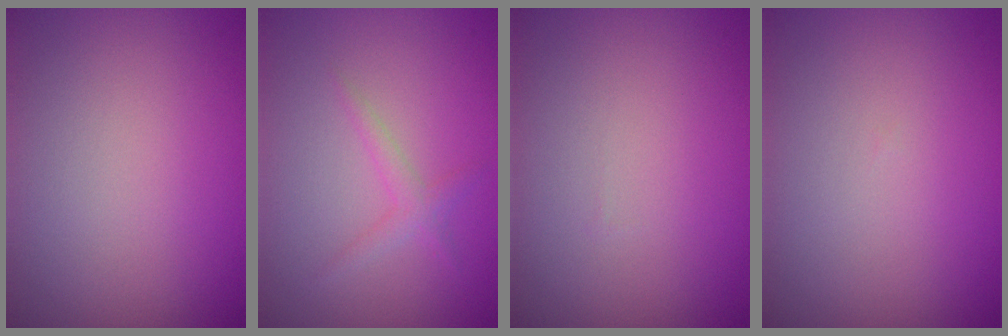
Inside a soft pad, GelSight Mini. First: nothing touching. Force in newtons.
{"total": 1.3, "press": 1.3, "slide": 0.1}
{"total": 0.0}
{"total": 0.0}